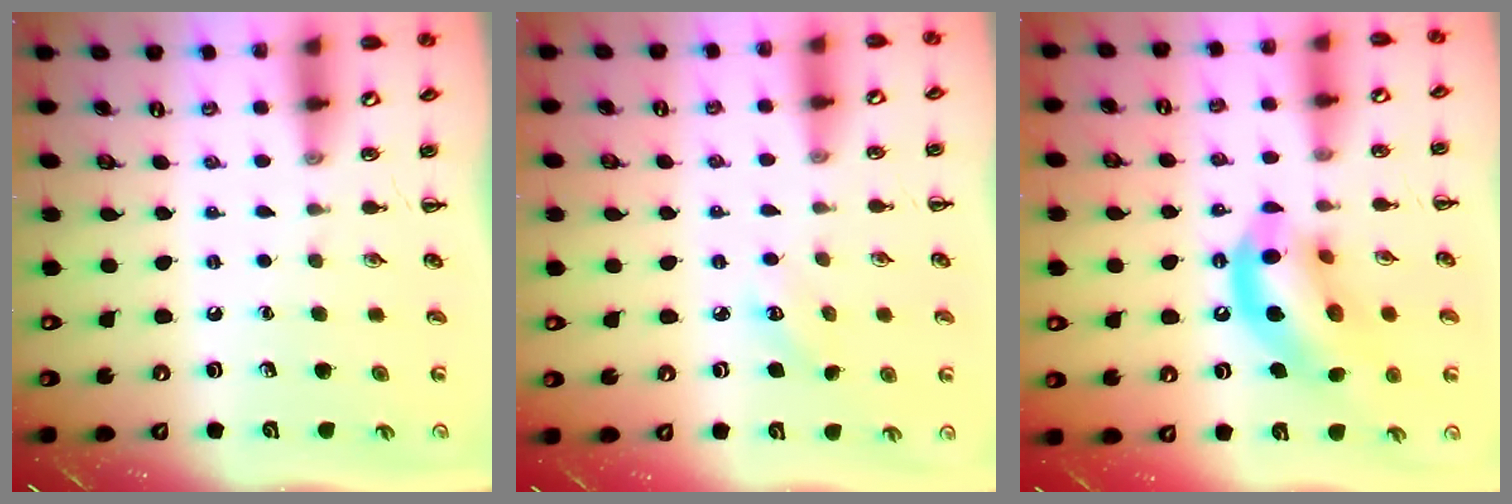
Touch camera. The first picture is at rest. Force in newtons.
{"total": 2.6, "press": 2.5, "slide": 0.7}
{"total": 14.9, "press": 14.6, "slide": 3.0}